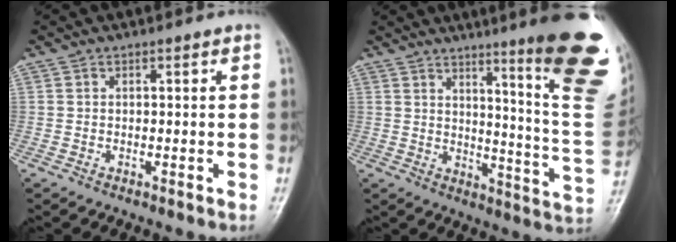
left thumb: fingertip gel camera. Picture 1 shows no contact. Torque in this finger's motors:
{"motor_torque": [2.81, 1.32, 1.36, -1.41, 0.34]}